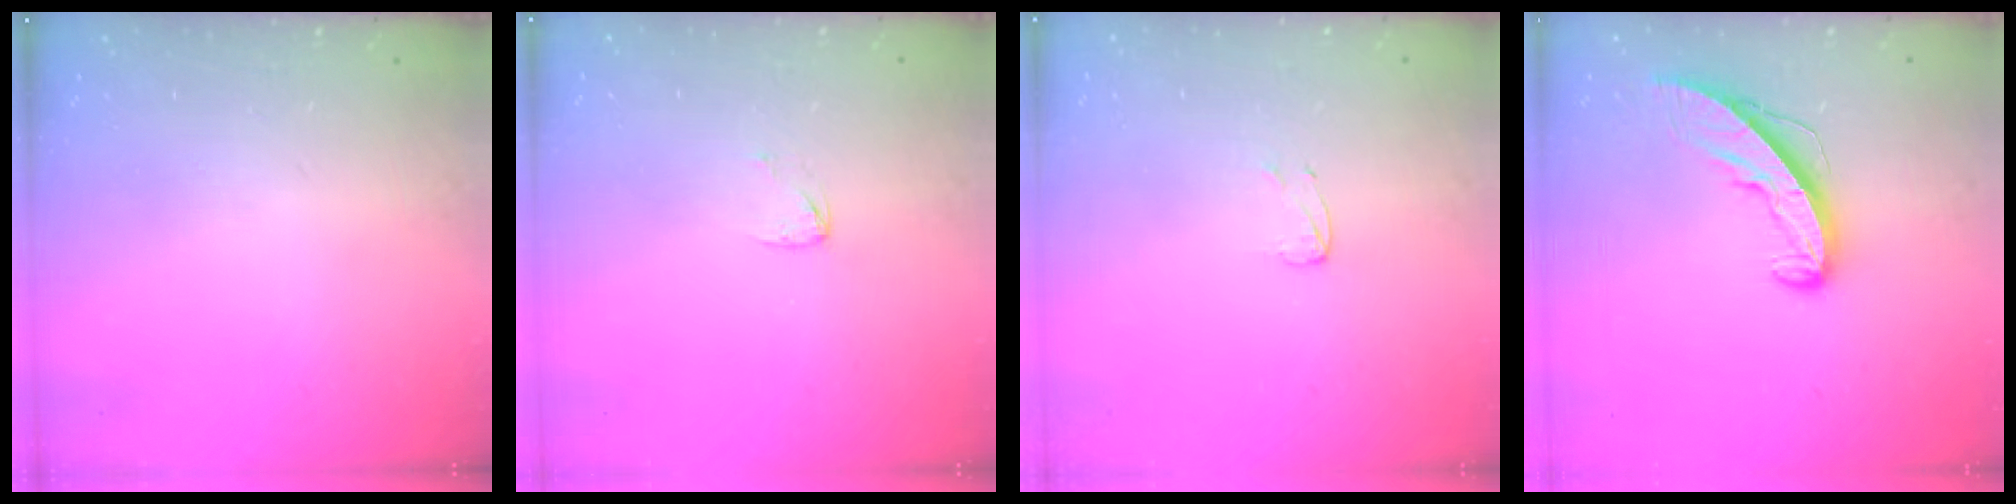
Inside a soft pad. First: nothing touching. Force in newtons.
{"total": 3.5, "press": 3.5, "slide": 0.2}
{"total": 3.1, "press": 3.1, "slide": 0.3}
{"total": 9.9, "press": 9.8, "slide": 0.6}